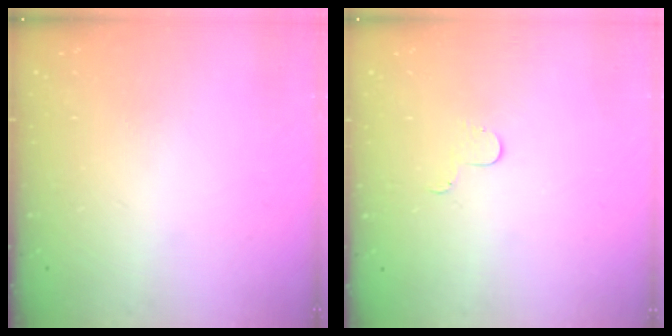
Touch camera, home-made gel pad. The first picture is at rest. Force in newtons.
{"total": 3.5, "press": 3.5, "slide": 0.4}